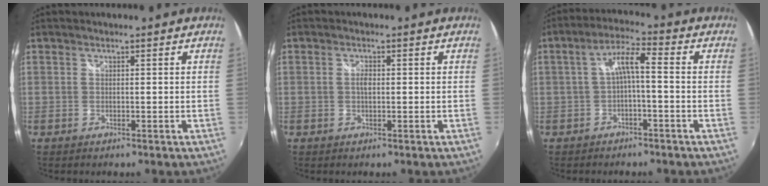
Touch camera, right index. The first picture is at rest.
{"total": 1.5, "force": [-0.1, 0.7, 1.3], "torque": [-0.026, 0.002, -0.003]}
{"total": 5.3, "force": [-1.2, 0.9, 5.1], "torque": [-0.107, 0.014, -0.021]}